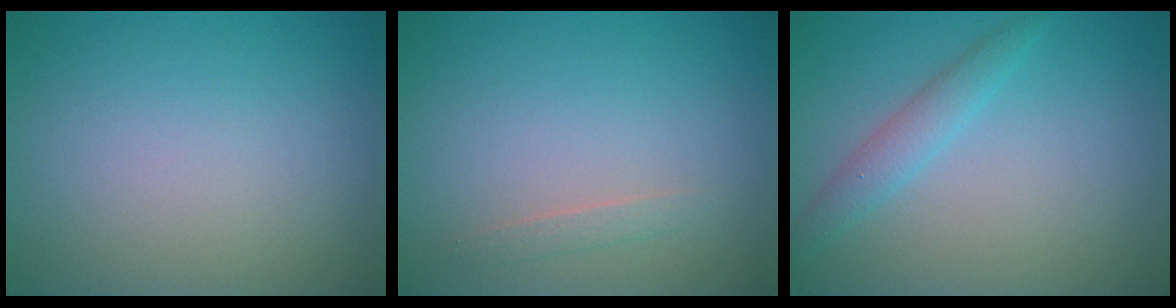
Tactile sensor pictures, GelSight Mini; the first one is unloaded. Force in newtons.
{"total": 0.8, "press": 0.8, "slide": 0.1}
{"total": 2.1, "press": 2.1, "slide": 0.1}